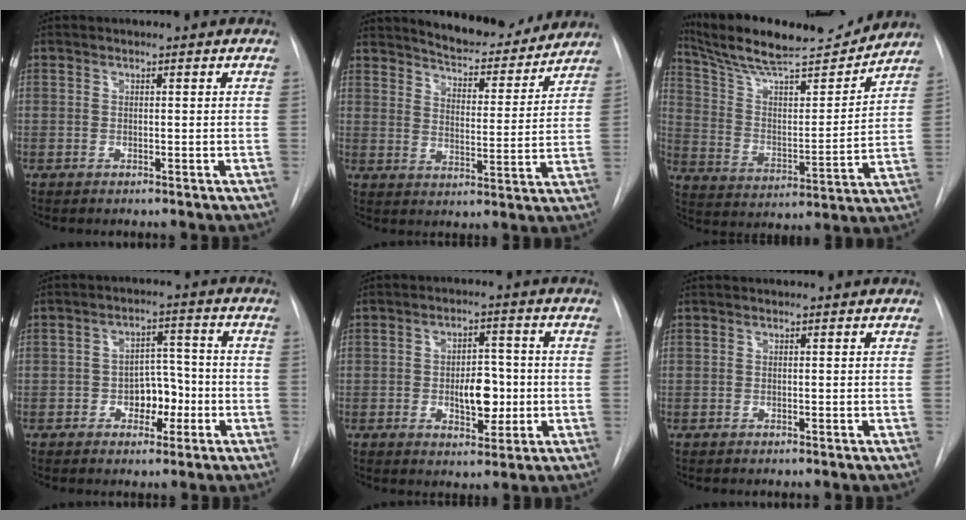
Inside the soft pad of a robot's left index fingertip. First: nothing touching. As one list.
[{"total": 14.1, "force": [13.1, 3.1, 4.0], "torque": [-0.046, -0.020, 0.177]}, {"total": 20.3, "force": [18.6, 2.2, 7.8], "torque": [-0.138, -0.004, 0.296]}, {"total": 5.6, "force": [-2.0, 3.5, 3.9], "torque": [-0.052, 0.018, -0.028]}, {"total": 6.6, "force": [-0.9, 3.4, 5.6], "torque": [-0.081, 0.008, -0.007]}, {"total": 0.0}]